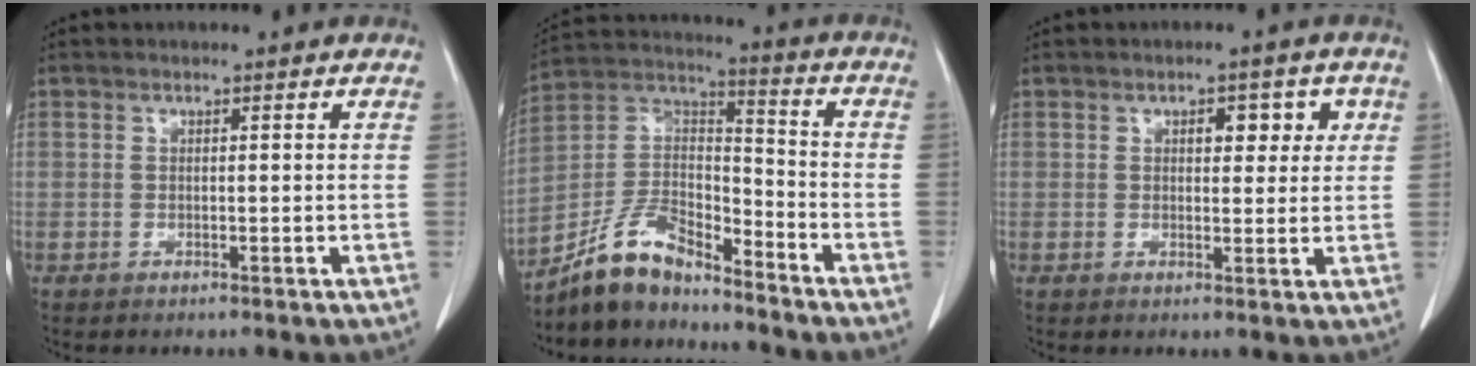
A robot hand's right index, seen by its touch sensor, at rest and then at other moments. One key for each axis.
{"total": 11.2, "fx": -9.8, "fy": 3.5, "fz": 4.2, "tx": -0.088, "ty": 0.029, "tz": -0.187}
{"total": 4.5, "fx": 1.6, "fy": 2.4, "fz": 3.4, "tx": -0.035, "ty": 0.011, "tz": 0.020}